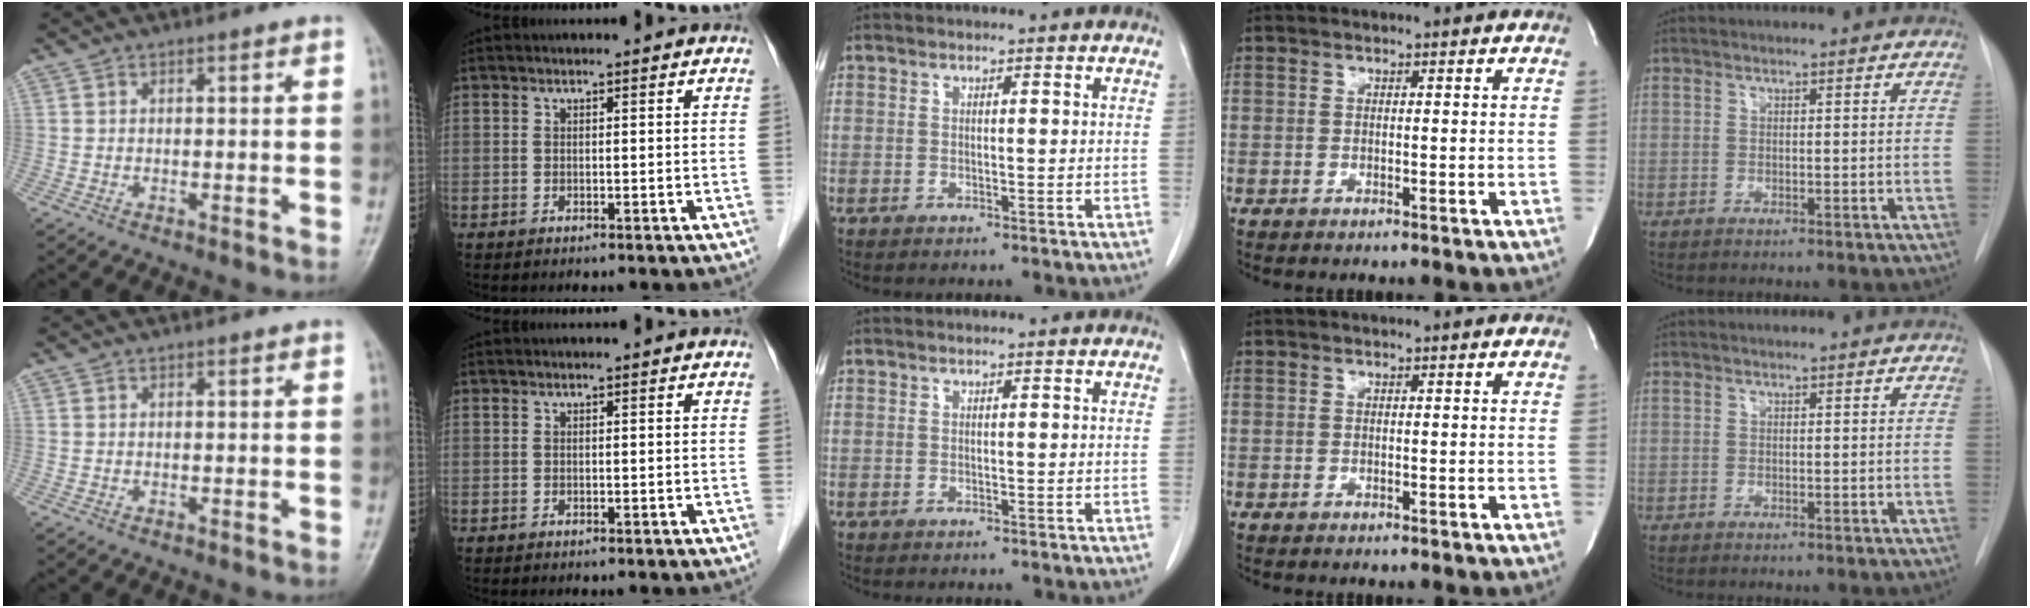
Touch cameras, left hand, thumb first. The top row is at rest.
{}